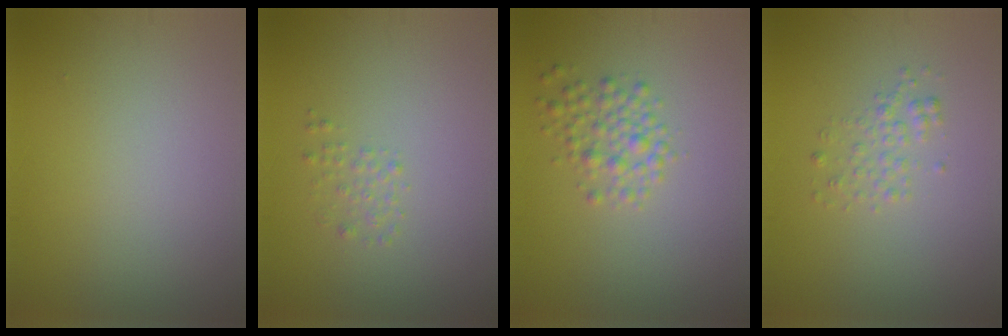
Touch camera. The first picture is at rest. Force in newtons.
{"total": 1.0, "press": 1.0, "slide": 0.0}
{"total": 2.4, "press": 2.4, "slide": 0.1}
{"total": 1.5, "press": 1.5, "slide": 0.0}